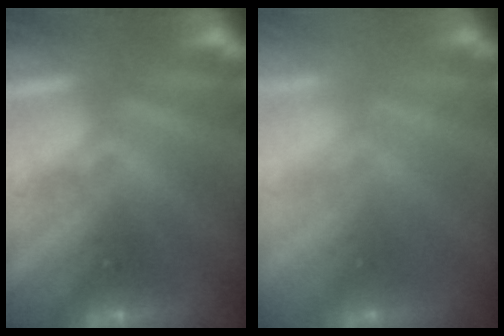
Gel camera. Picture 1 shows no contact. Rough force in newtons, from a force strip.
{"total": 9.1}